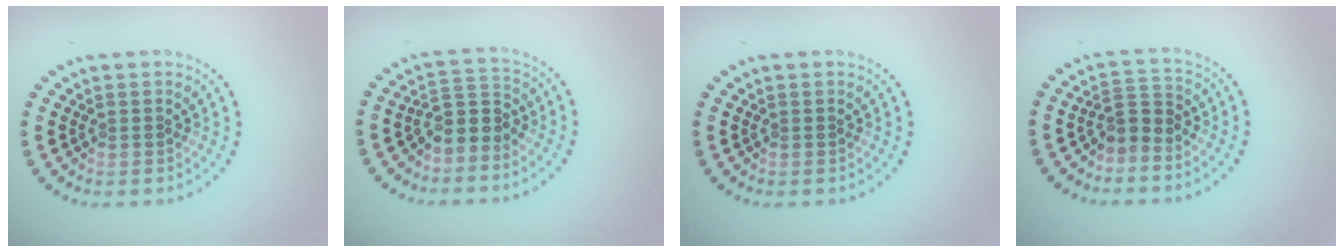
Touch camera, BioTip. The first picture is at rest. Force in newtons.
{"total": 2.8, "press": 2.1, "slide": 1.9}
{"total": 0.0}
{"total": 2.3, "press": 1.5, "slide": 1.7}